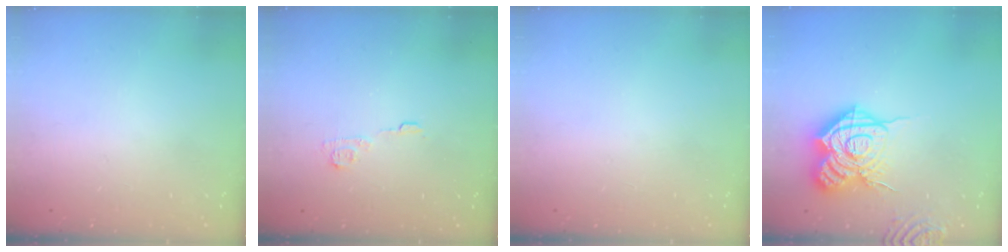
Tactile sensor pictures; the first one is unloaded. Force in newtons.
{"total": 5.4, "press": 5.4, "slide": 0.3}
{"total": 0.0}
{"total": 20.0, "press": 19.9, "slide": 2.2}